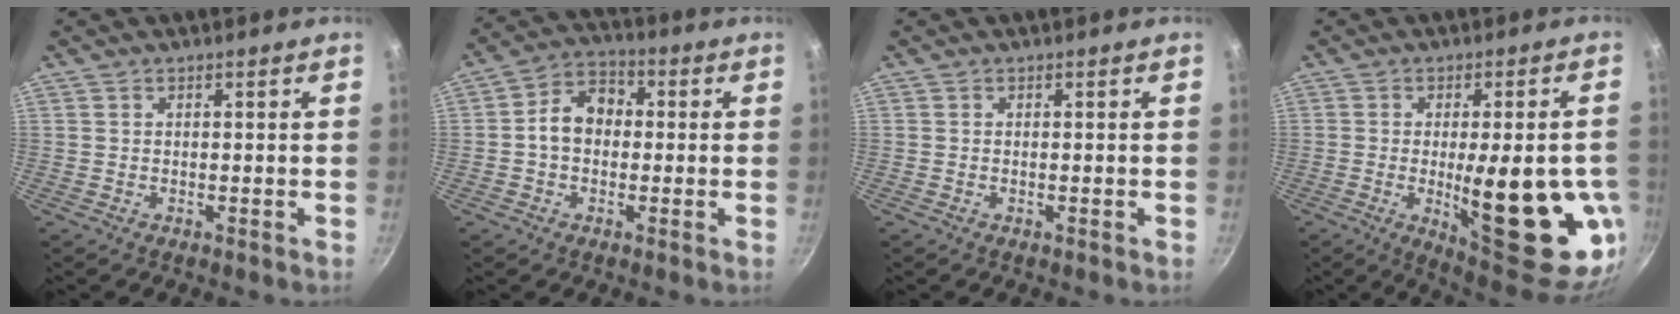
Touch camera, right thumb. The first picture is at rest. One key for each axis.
{"total": 8.2, "fx": -0.1, "fy": 6.3, "fz": 5.3, "tx": -0.056, "ty": 0.028, "tz": -0.019}
{"total": 0.0}
{"total": 22.9, "fx": -4.2, "fy": 7.3, "fz": 21.2, "tx": -0.255, "ty": -0.012, "tz": -0.041}